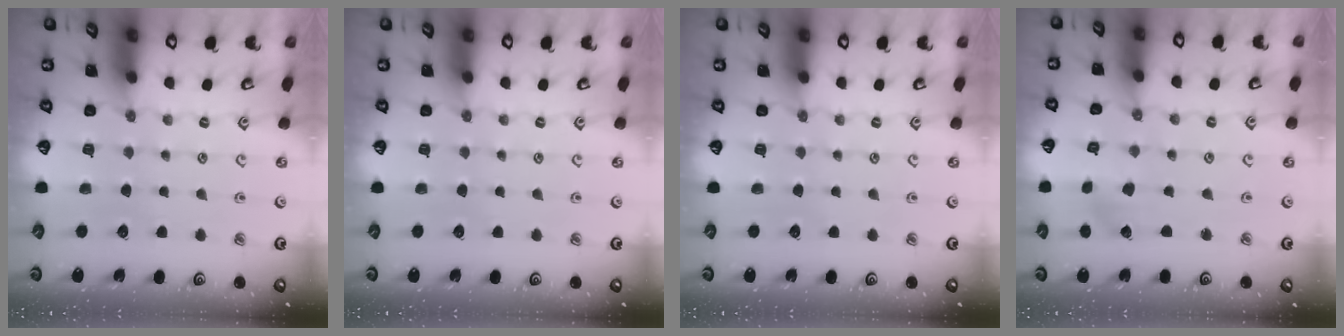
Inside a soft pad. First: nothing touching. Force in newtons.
{"total": 0.0}
{"total": 0.0}
{"total": 1.9, "press": 1.9, "slide": 0.2}